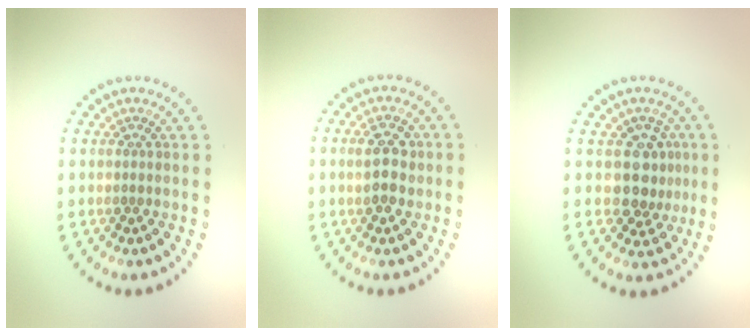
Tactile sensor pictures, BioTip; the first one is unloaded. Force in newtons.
{"total": 2.9, "press": 2.9, "slide": 0.1}
{"total": 3.4, "press": 2.9, "slide": 1.8}